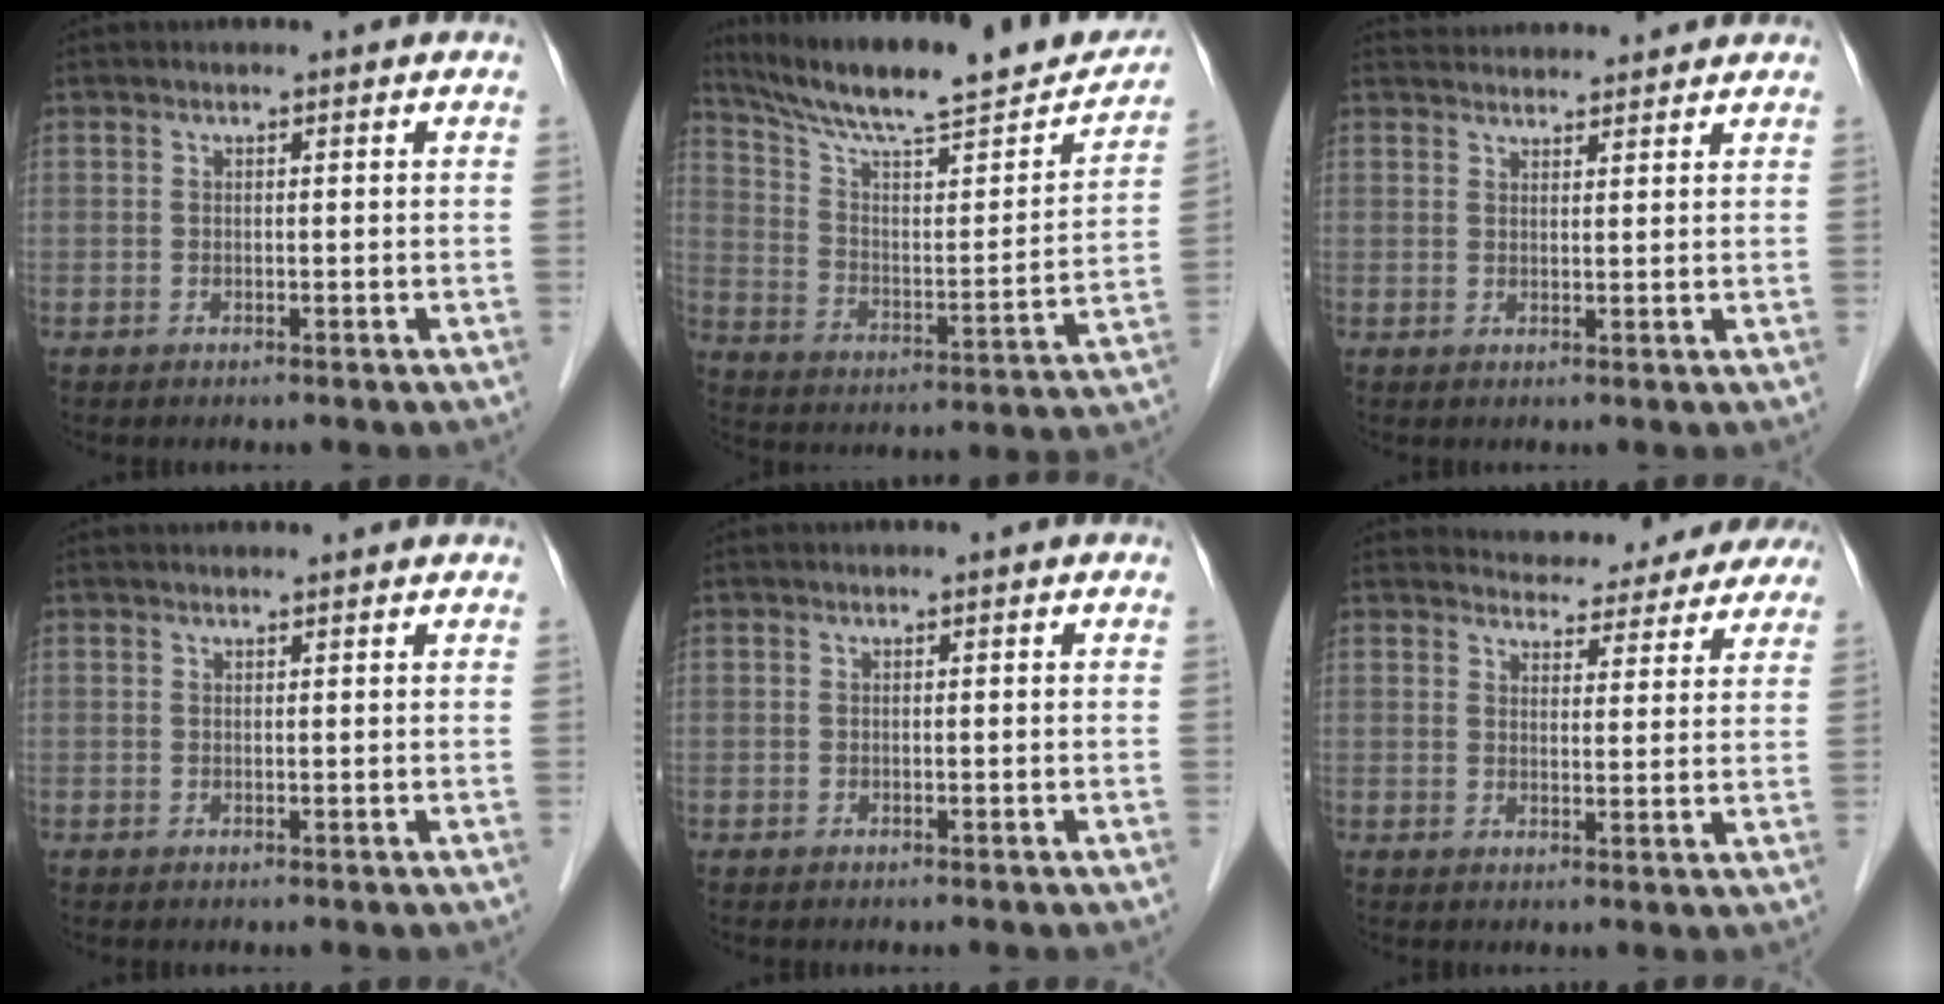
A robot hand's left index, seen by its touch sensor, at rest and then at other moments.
{"total": 23.3, "force": [20.1, 3.2, 11.4], "torque": [-0.181, -0.011, 0.297]}
{"total": 7.1, "force": [6.9, 1.0, 1.1], "torque": [-0.016, 0.029, 0.094]}
{"total": 2.2, "force": [2.2, 0.1, 0.4], "torque": [-0.008, 0.013, 0.026]}
{"total": 0.0}
{"total": 12.5, "force": [12.0, 3.3, 1.6], "torque": [0.004, -0.007, 0.125]}